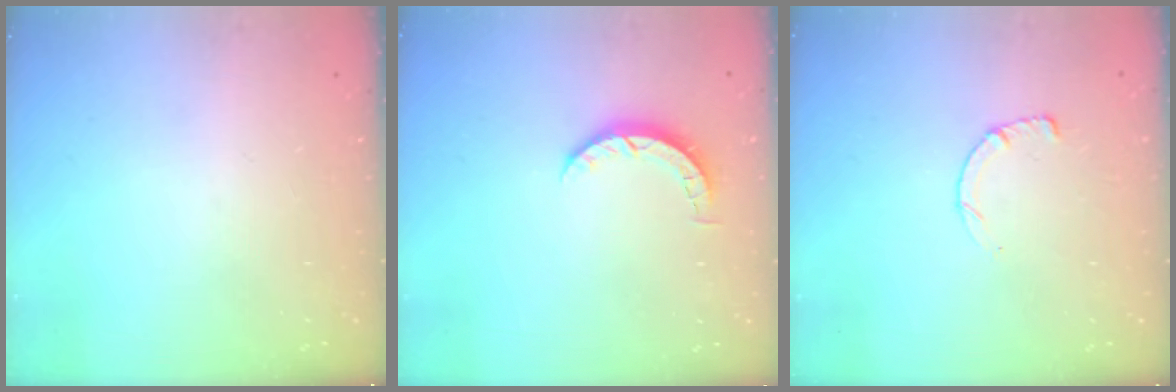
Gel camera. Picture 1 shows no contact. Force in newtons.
{"total": 3.3, "press": 3.3, "slide": 0.4}
{"total": 3.0, "press": 3.0, "slide": 0.3}